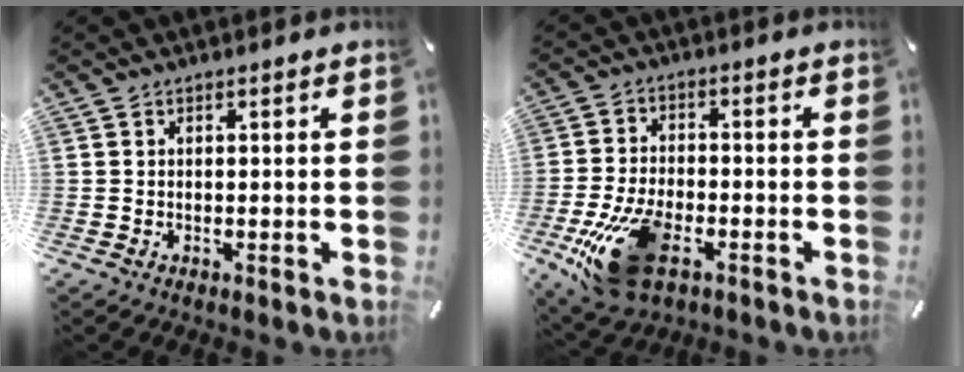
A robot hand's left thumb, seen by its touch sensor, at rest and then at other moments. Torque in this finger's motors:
{"motor_torque": [0.26, 1.05, 0.49, -0.03, 0.34]}